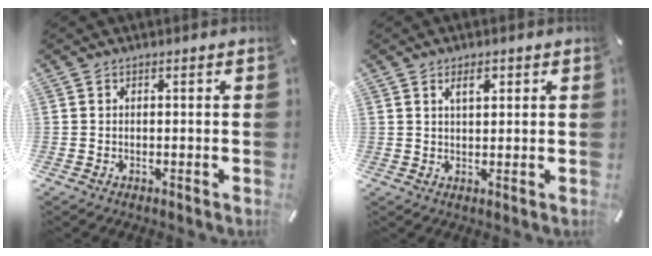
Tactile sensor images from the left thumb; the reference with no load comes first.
{"total": 3.5, "force": [1.6, 1.7, 2.6], "torque": [-0.032, -0.006, 0.023]}